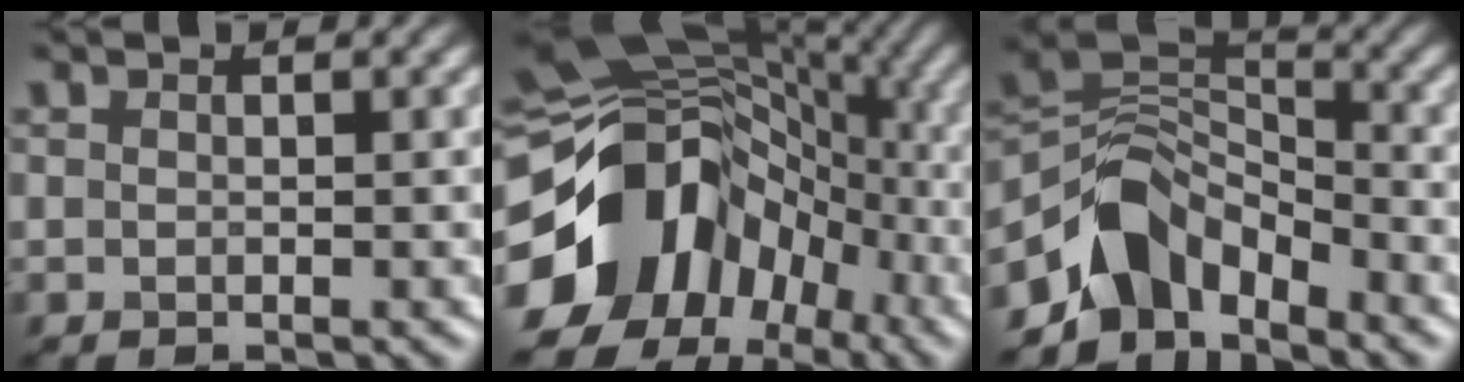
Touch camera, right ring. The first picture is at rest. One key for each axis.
{"total": 14.5, "fx": -4.5, "fy": 11.2, "fz": 8.0, "tx": -0.142, "ty": -0.014, "tz": -0.086}
{"total": 6.0, "fx": -4.1, "fy": 3.5, "fz": 2.5, "tx": -0.027, "ty": 0.003, "tz": -0.087}